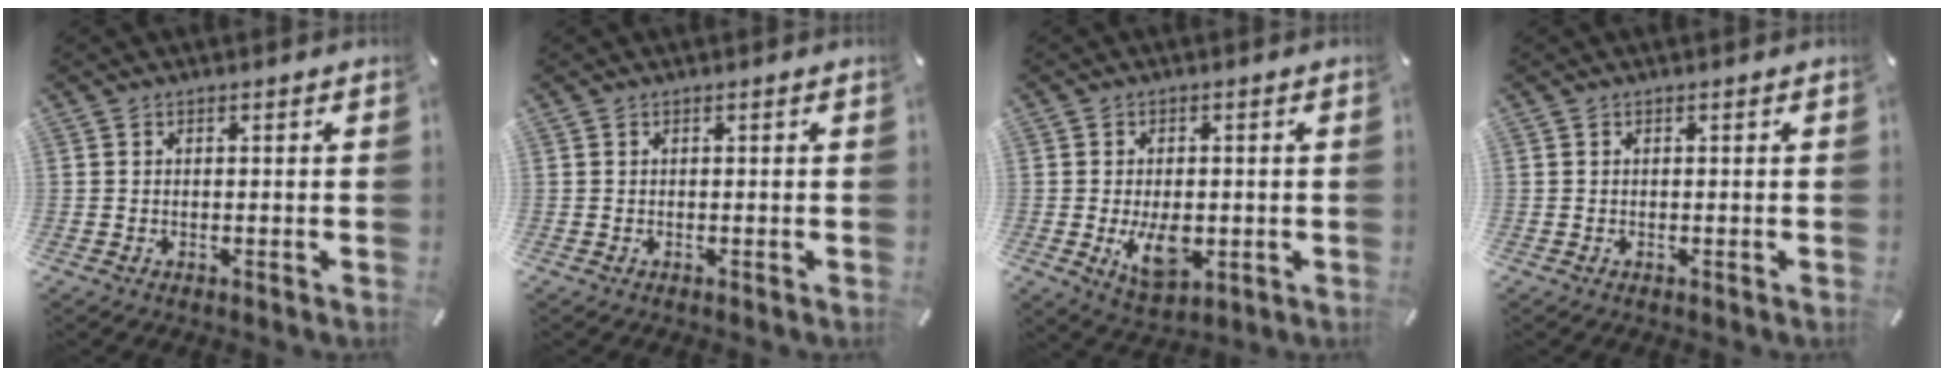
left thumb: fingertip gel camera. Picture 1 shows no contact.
{"total": 0.0}
{"total": 8.9, "force": [-1.4, 5.2, 7.0], "torque": [-0.123, -0.011, -0.023]}
{"total": 0.0}